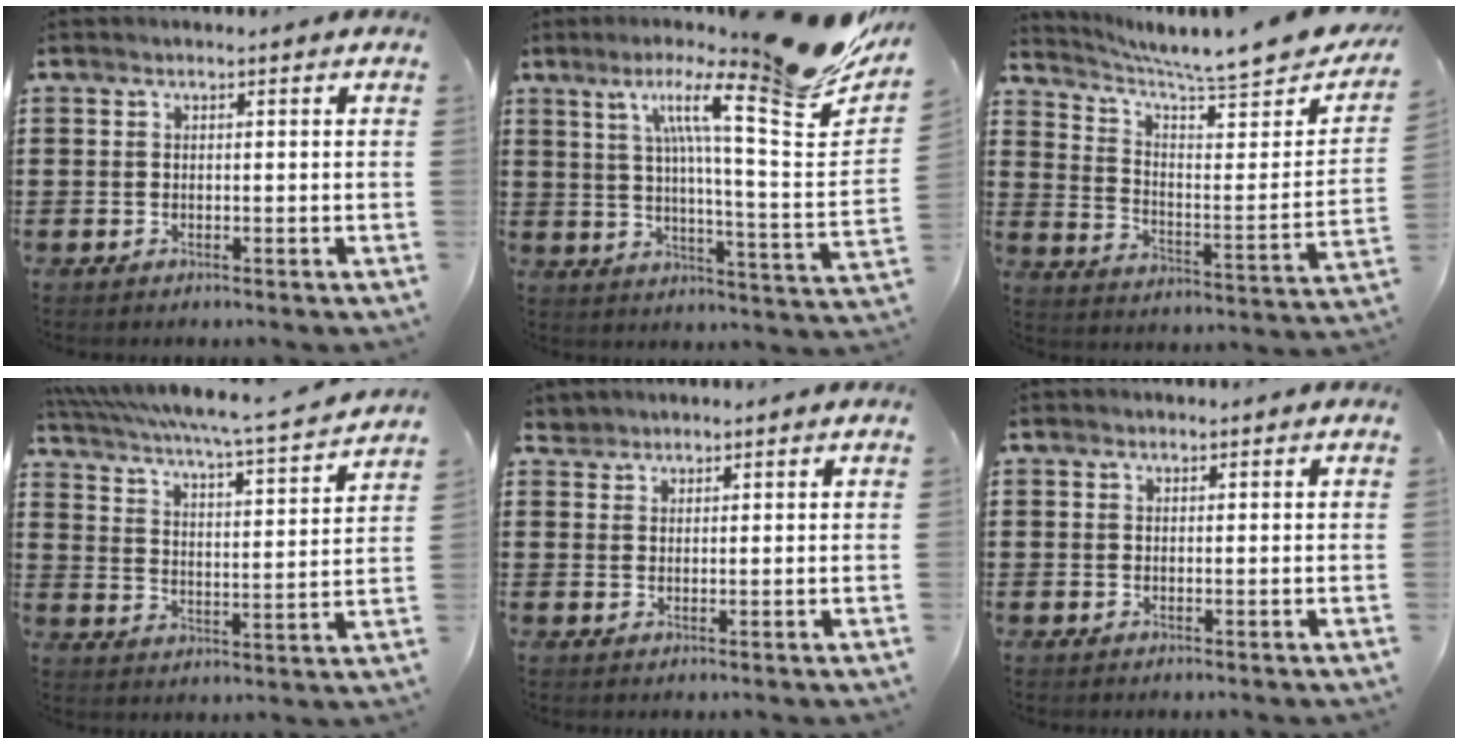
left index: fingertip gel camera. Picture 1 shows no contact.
{"total": 16.6, "force": [11.0, 1.4, 12.4], "torque": [-0.212, -0.066, 0.161]}
{"total": 6.6, "force": [6.1, 0.1, 2.7], "torque": [-0.066, -0.056, 0.095]}
{"total": 4.7, "force": [4.2, -0.7, 2.1], "torque": [-0.063, -0.043, 0.061]}
{"total": 1.8, "force": [1.7, 0.5, -0.3], "torque": [0.001, 0.004, 0.034]}
{"total": 0.5, "force": [0.5, 0.2, -0.1], "torque": [0.000, 0.002, 0.010]}